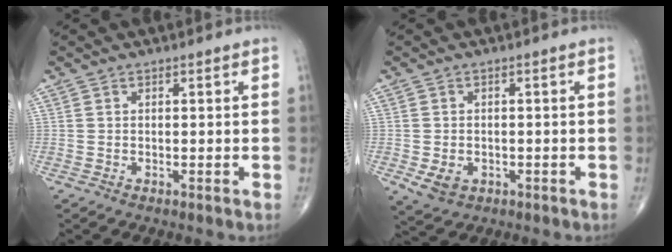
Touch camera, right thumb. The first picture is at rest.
{"total": 4.3, "force": [-1.3, 3.3, 2.4], "torque": [-0.038, -0.001, -0.011]}